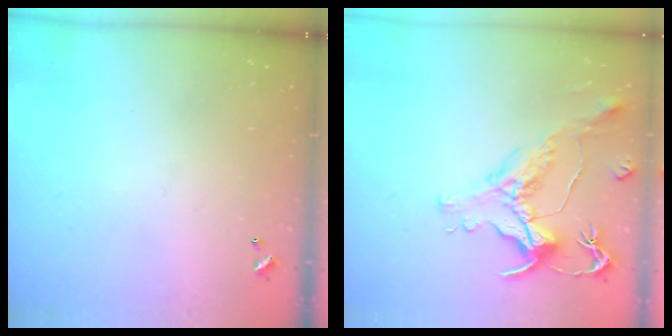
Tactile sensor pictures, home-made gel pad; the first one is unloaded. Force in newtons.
{"total": 1.7, "press": 1.1, "slide": 1.2}